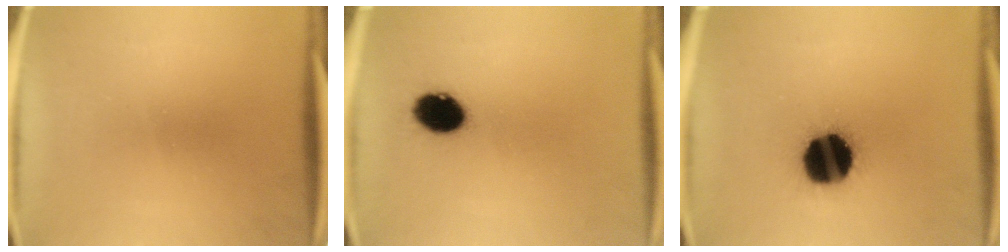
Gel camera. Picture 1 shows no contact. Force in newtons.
{"total": 8.6}
{"total": 19.1}